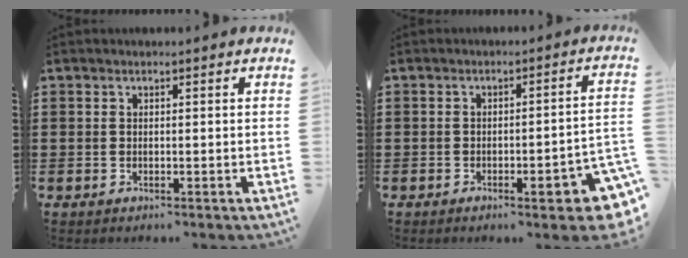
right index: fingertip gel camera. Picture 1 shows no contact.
{"total": 6.2, "force": [-3.0, 1.0, 5.3], "torque": [-0.074, -0.012, -0.048]}